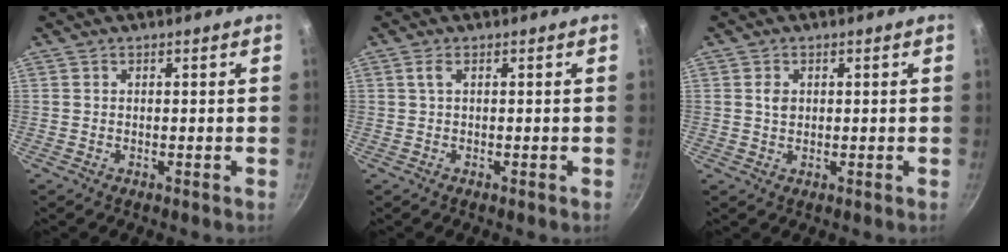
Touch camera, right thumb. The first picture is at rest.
{"total": 1.3, "force": [0.1, 0.2, 1.2], "torque": [-0.024, 0.001, 0.001]}
{"total": 2.1, "force": [0.4, 1.6, 1.3], "torque": [-0.019, -0.001, 0.006]}